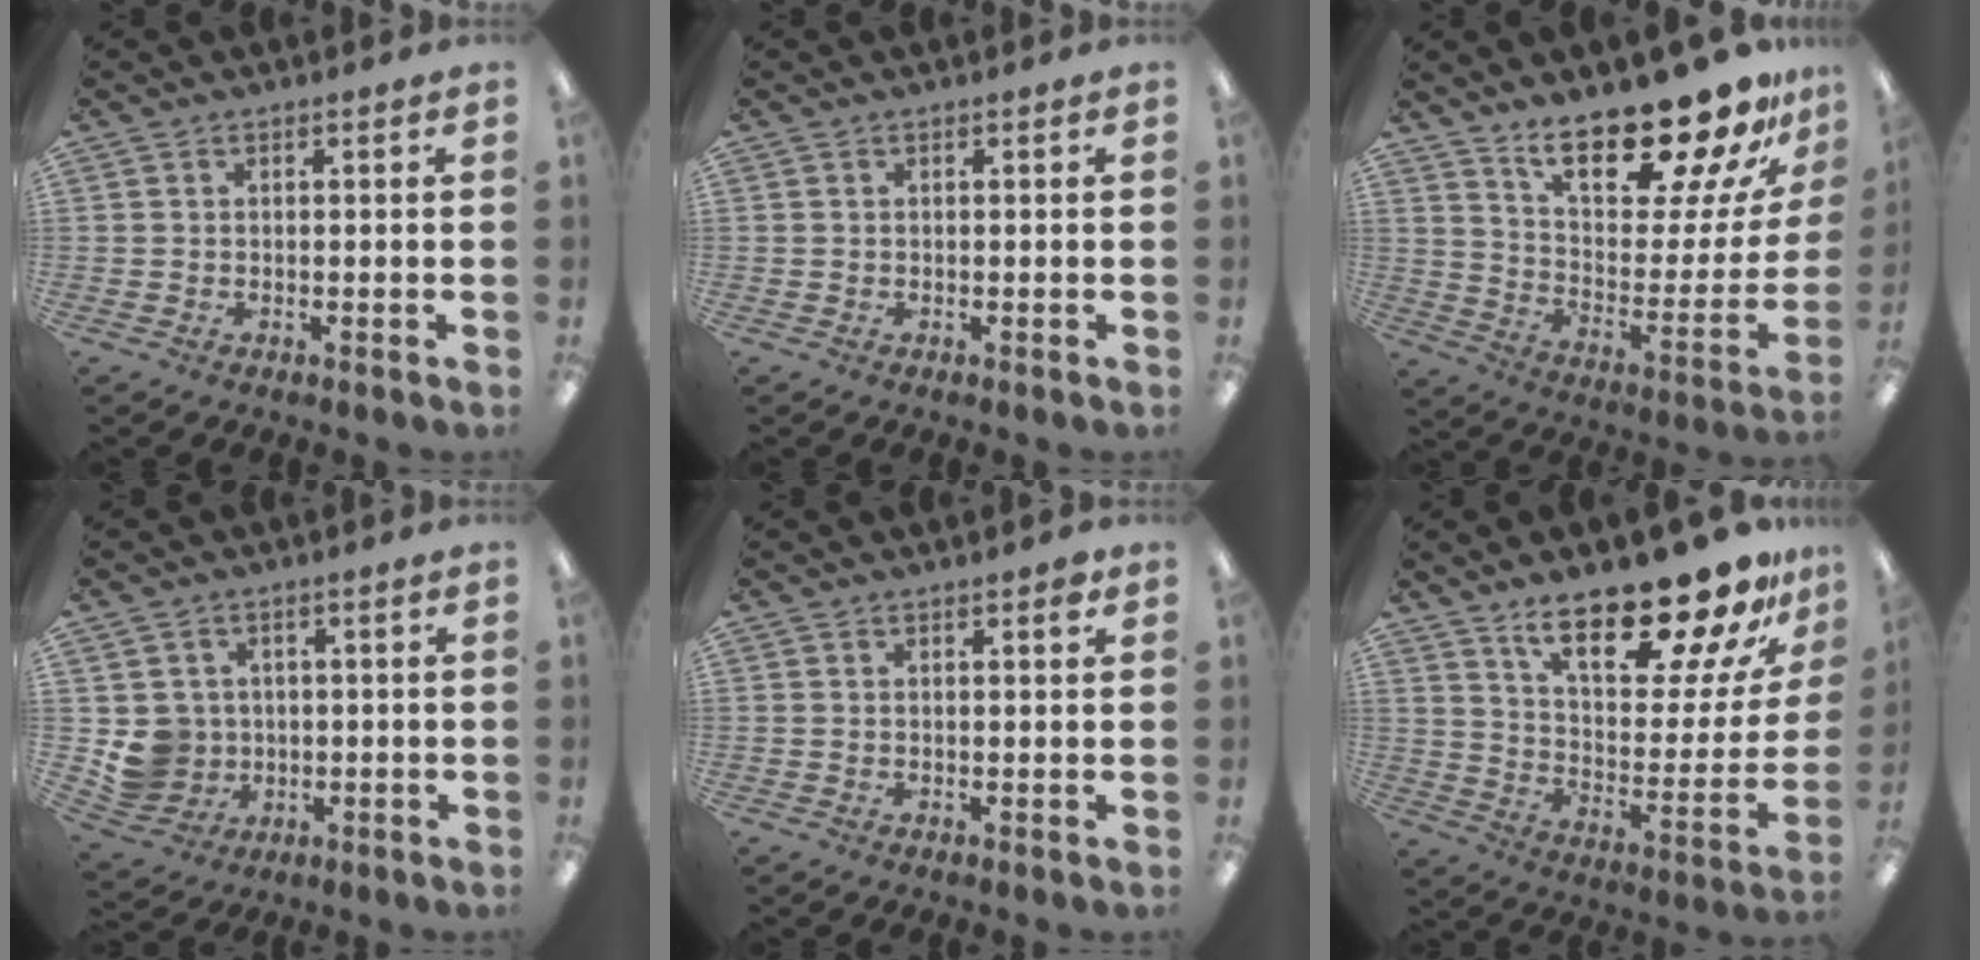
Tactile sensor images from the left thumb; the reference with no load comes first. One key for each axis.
{"total": 0.0}
{"total": 23.3, "fx": 18.8, "fy": 5.7, "fz": 12.5, "tx": -0.175, "ty": -0.146, "tz": 0.308}
{"total": 7.1, "fx": 0.7, "fy": 7.0, "fz": 1.2, "tx": -0.040, "ty": 0.003, "tz": 0.022}
{"total": 1.4, "fx": 1.2, "fy": 0.2, "fz": 0.8, "tx": -0.010, "ty": -0.003, "tz": 0.018}
{"total": 24.5, "fx": 18.6, "fy": 6.6, "fz": 14.5, "tx": -0.209, "ty": -0.129, "tz": 0.302}